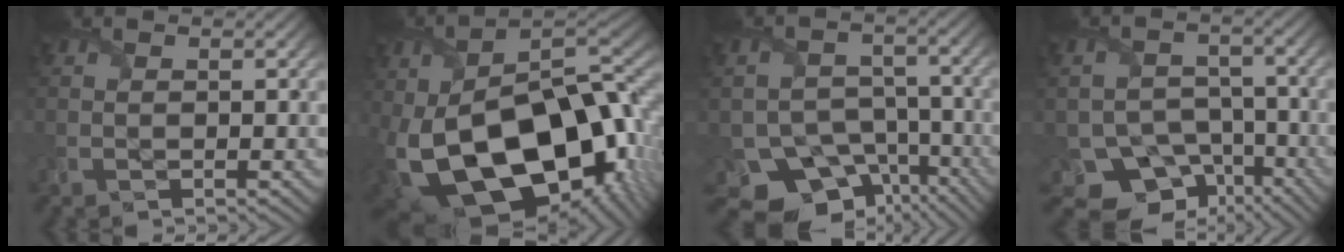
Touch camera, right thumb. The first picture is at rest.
{"total": 23.5, "force": [-4.8, 14.2, 18.1], "torque": [-0.344, -0.065, -0.050]}
{"total": 12.7, "force": [-8.3, 8.6, 4.2], "torque": [-0.084, -0.028, -0.113]}
{"total": 10.0, "force": [-6.3, 7.0, 3.2], "torque": [-0.058, -0.017, -0.098]}